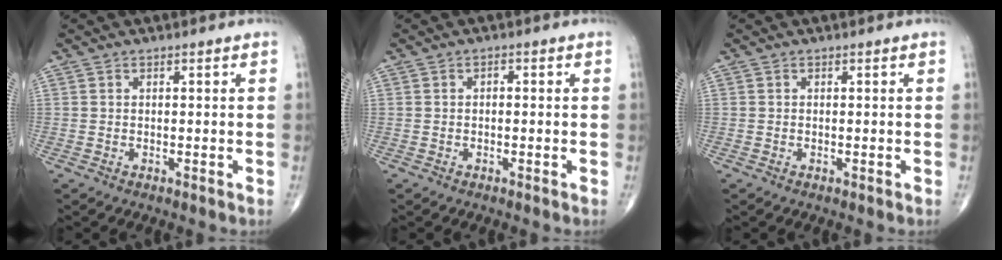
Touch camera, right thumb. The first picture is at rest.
{"total": 0.8, "force": [0.0, 0.5, 0.6], "torque": [-0.005, 0.004, -0.004]}
{"total": 0.0}